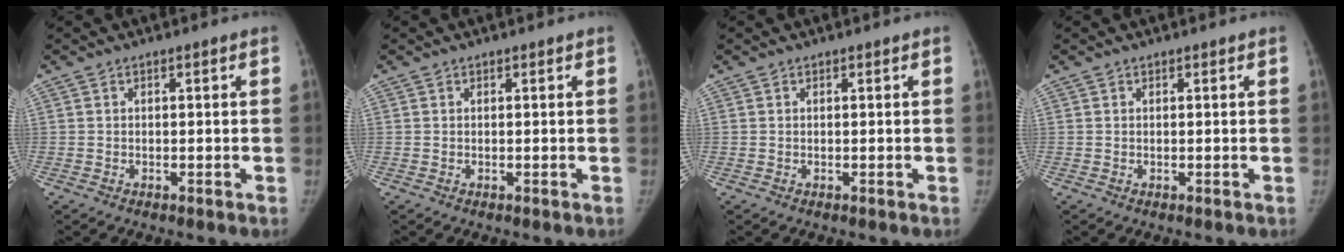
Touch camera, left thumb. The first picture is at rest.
{"total": 0.0}
{"total": 0.0}
{"total": 0.0}